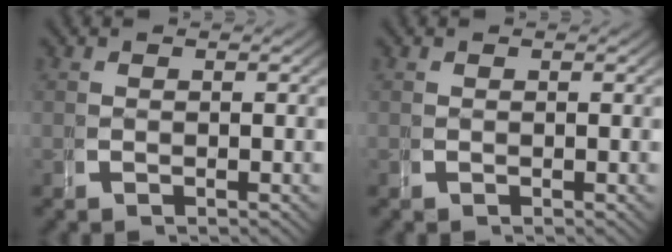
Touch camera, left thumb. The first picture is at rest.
{"total": 0.0}